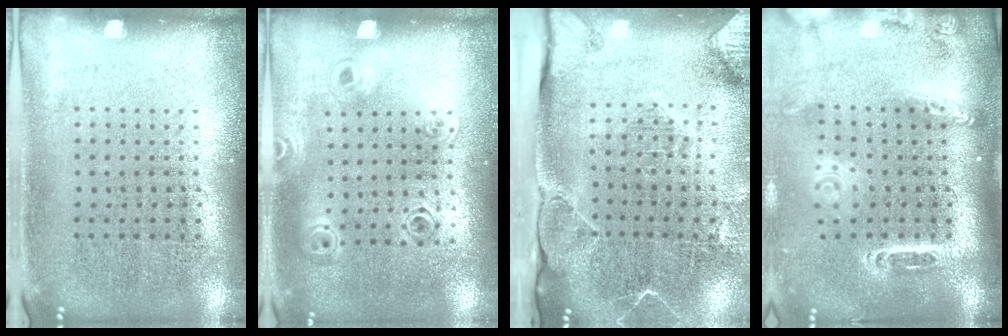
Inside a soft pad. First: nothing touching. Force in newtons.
{"total": 1.1, "press": 1.0, "slide": 0.3}
{"total": 2.3, "press": 2.1, "slide": 1.1}
{"total": 2.6, "press": 1.8, "slide": 1.8}